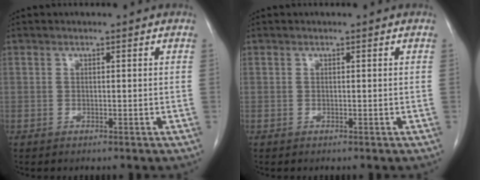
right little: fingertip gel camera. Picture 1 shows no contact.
{"total": 0.0}